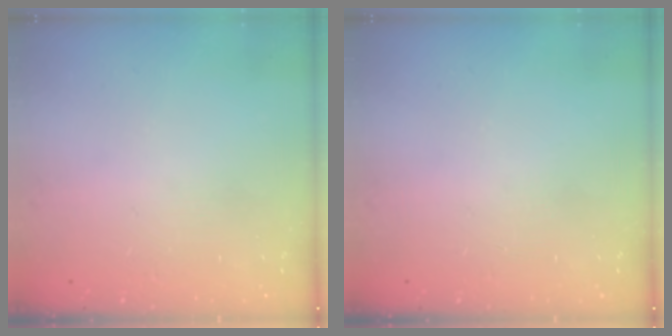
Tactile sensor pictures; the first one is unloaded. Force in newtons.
{"total": 0.0}